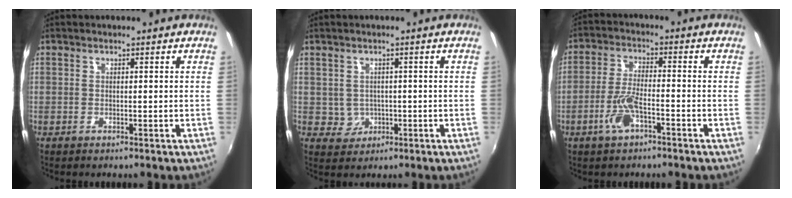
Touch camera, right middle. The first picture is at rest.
{"total": 3.1, "force": [-0.2, 3.0, 0.5], "torque": [-0.012, 0.006, 0.005]}
{"total": 6.5, "force": [-3.4, 2.0, 5.1], "torque": [-0.110, -0.001, -0.063]}